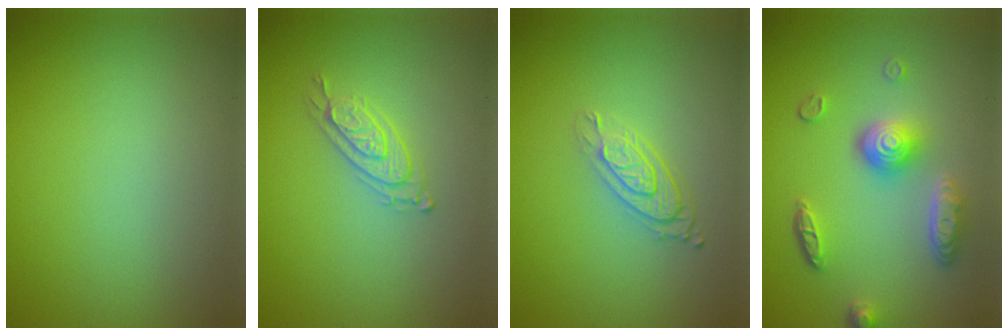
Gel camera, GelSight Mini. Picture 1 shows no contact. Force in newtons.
{"total": 2.3, "press": 2.1, "slide": 0.9}
{"total": 3.2, "press": 2.3, "slide": 2.3}
{"total": 4.9, "press": 3.7, "slide": 3.3}